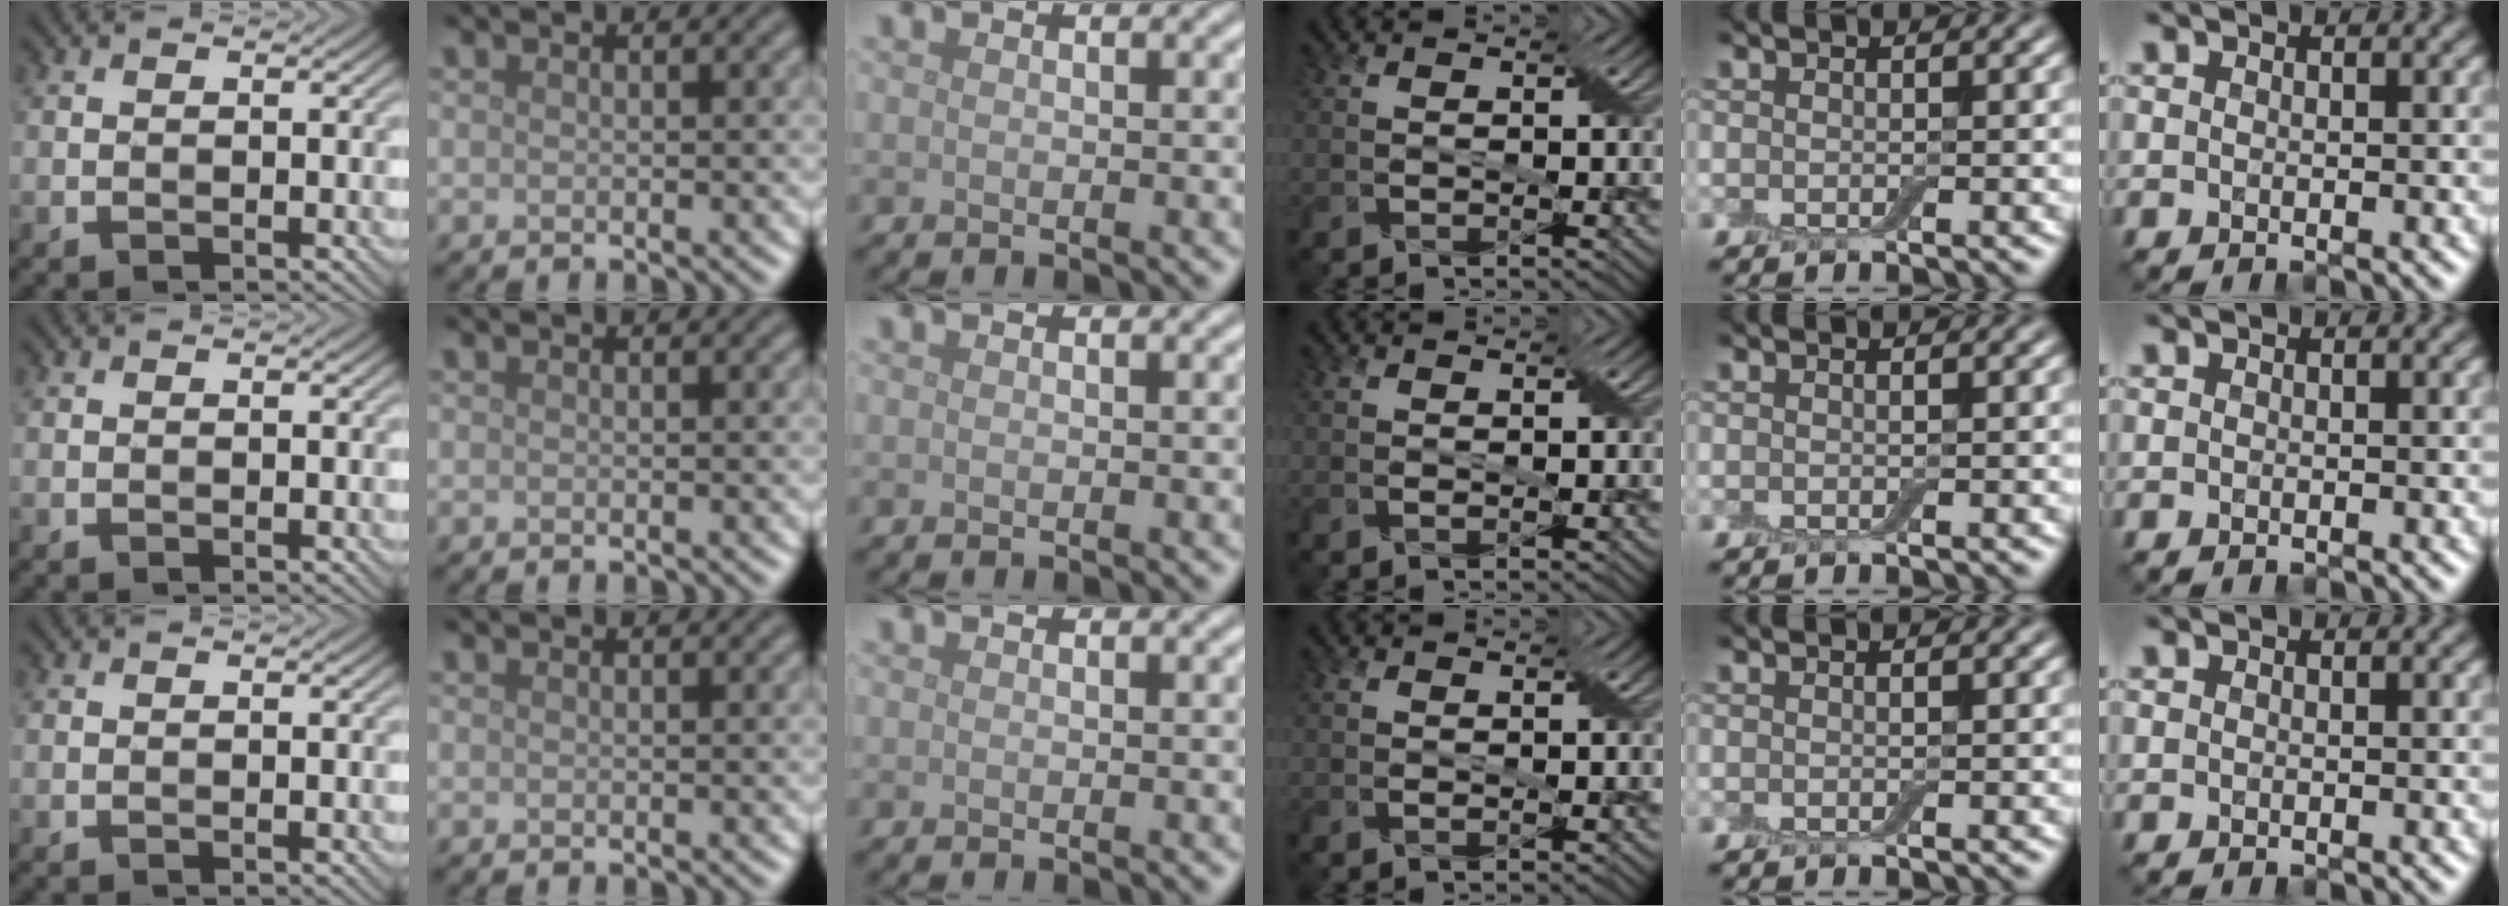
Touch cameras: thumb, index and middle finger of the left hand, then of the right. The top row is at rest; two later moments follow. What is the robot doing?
{"motion": "fold", "object": "bandage"}